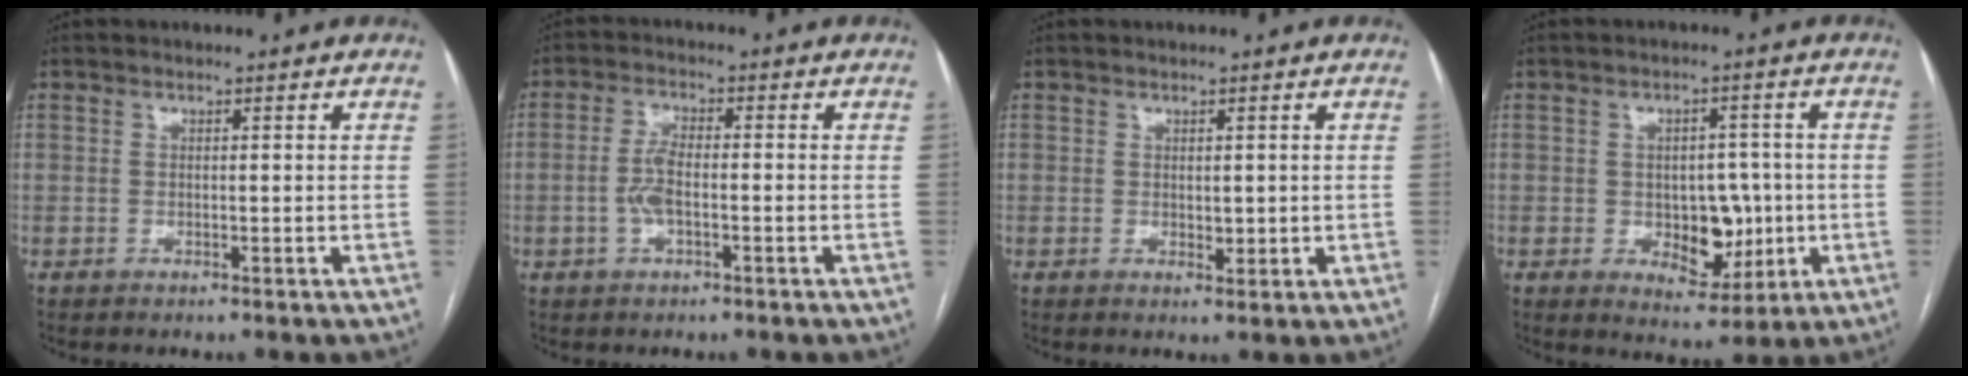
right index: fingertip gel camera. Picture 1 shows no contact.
{"total": 4.2, "force": [-0.9, 1.4, 3.8], "torque": [-0.087, 0.007, -0.018]}
{"total": 1.8, "force": [0.2, 1.1, 1.4], "torque": [-0.018, -0.005, 0.006]}
{"total": 7.5, "force": [-1.0, 4.6, 5.9], "torque": [-0.075, 0.006, -0.003]}